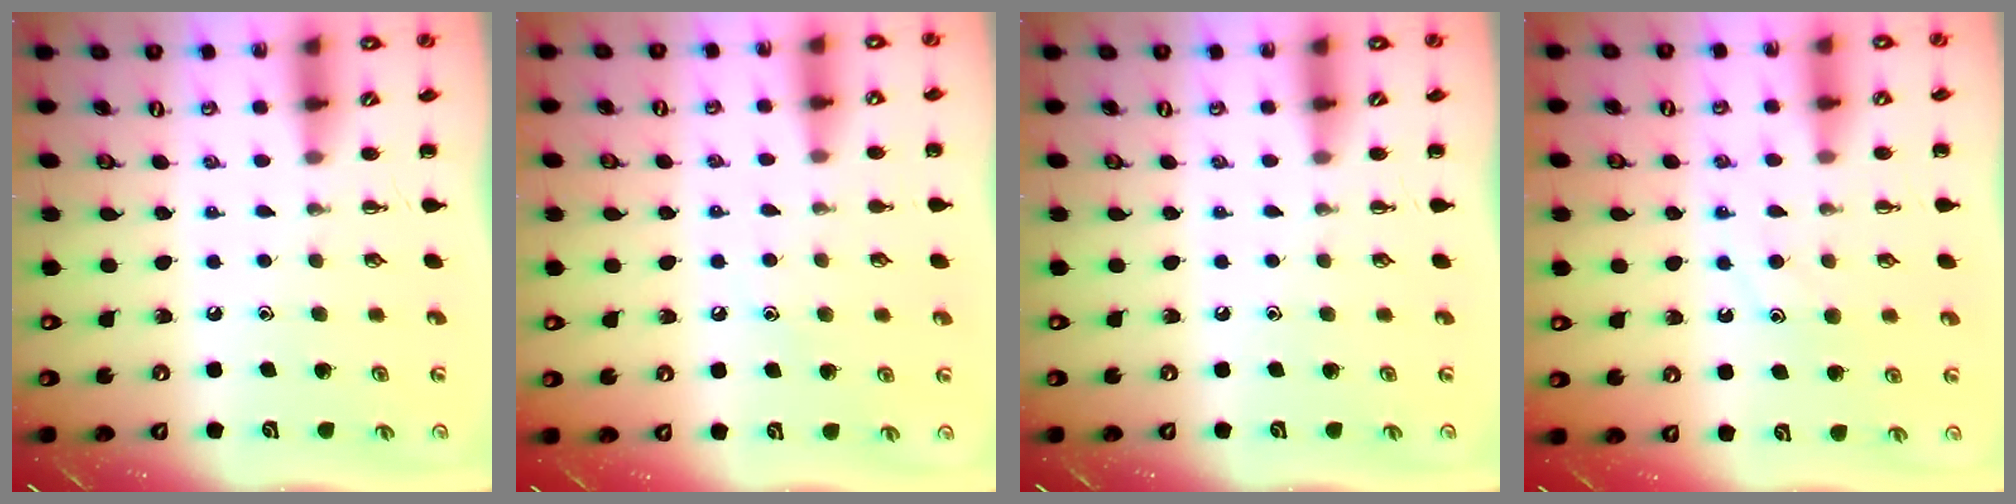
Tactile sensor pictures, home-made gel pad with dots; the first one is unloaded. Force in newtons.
{"total": 7.3, "press": 7.1, "slide": 1.8}
{"total": 0.0}
{"total": 11.3, "press": 11.2, "slide": 1.0}